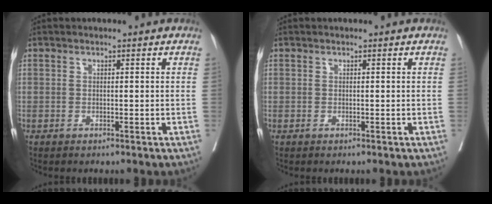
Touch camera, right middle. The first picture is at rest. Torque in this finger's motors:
{"motor_torque": [0.02, 0.00, -0.01, -0.01]}